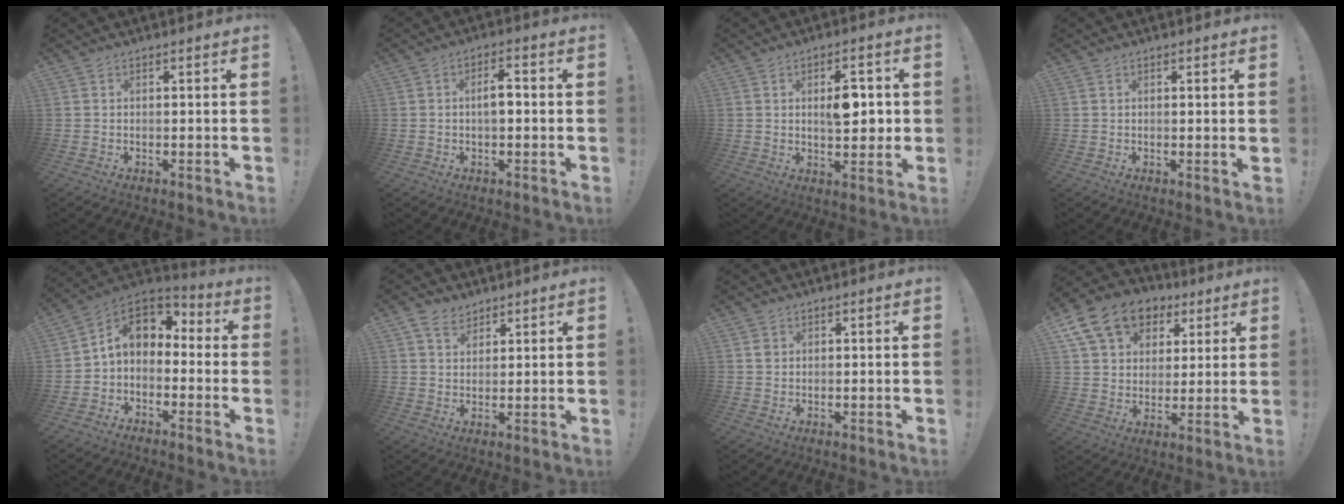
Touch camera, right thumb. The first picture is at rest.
{"total": 4.4, "force": [-0.3, 1.9, 3.9], "torque": [-0.056, 0.008, -0.010]}
{"total": 7.8, "force": [1.1, 4.0, 6.6], "torque": [-0.077, -0.005, 0.013]}
{"total": 0.7, "force": [0.4, -0.1, 0.5], "torque": [-0.005, -0.003, 0.006]}
{"total": 8.3, "force": [1.0, 6.1, 5.5], "torque": [-0.083, 0.006, 0.025]}
{"total": 5.4, "force": [3.6, 3.6, 1.8], "torque": [-0.035, -0.014, 0.068]}
{"total": 1.3, "force": [0.5, 1.1, 0.3], "torque": [0.001, -0.001, 0.007]}
{"total": 16.1, "force": [8.3, 11.5, 7.6], "torque": [-0.123, -0.035, 0.159]}